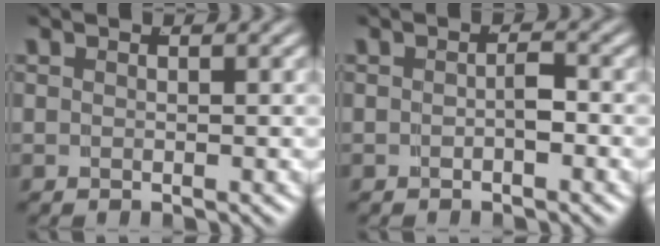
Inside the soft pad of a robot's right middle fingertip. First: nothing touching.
{"total": 1.0, "force": [-0.7, 0.1, 0.8], "torque": [-0.010, -0.004, -0.008]}